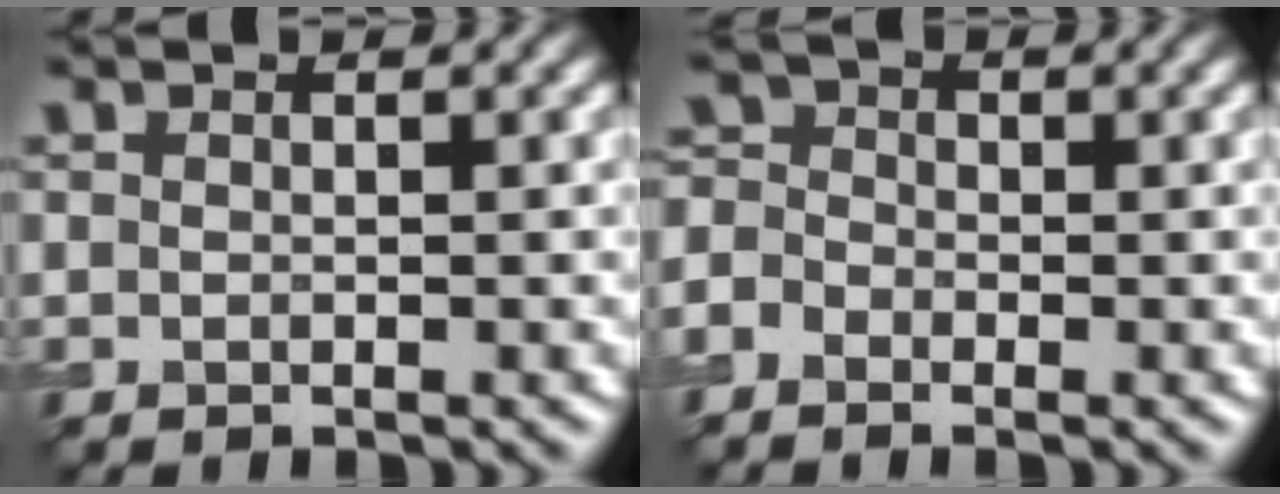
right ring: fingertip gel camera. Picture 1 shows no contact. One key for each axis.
{"total": 2.7, "fx": -1.4, "fy": 2.0, "fz": 1.1, "tx": -0.021, "ty": 0.010, "tz": -0.037}